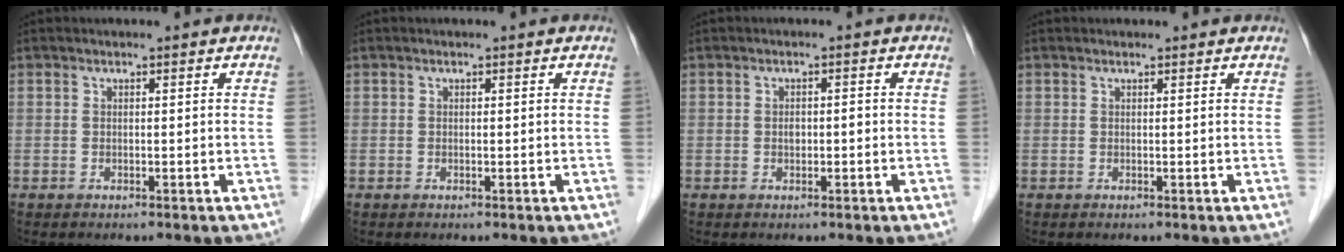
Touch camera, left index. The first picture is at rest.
{"total": 0.0}
{"total": 1.3, "force": [-0.2, 0.8, 1.1], "torque": [-0.020, 0.004, -0.003]}
{"total": 0.6, "force": [0.6, 0.1, 0.0], "torque": [-0.005, 0.005, 0.009]}